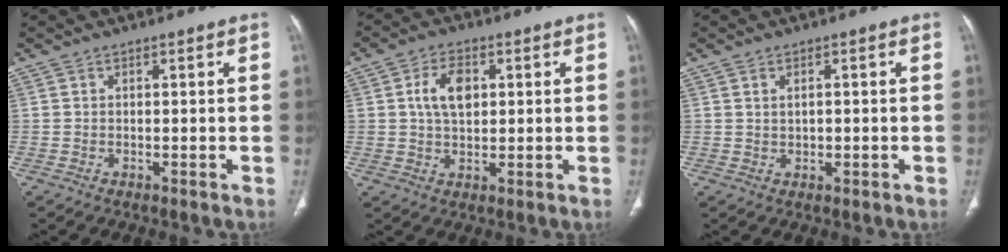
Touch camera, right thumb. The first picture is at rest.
{"total": 7.0, "force": [1.6, 4.3, 5.3], "torque": [-0.085, 0.002, 0.030]}
{"total": 1.6, "force": [0.3, 1.0, 1.2], "torque": [-0.022, 0.001, 0.009]}